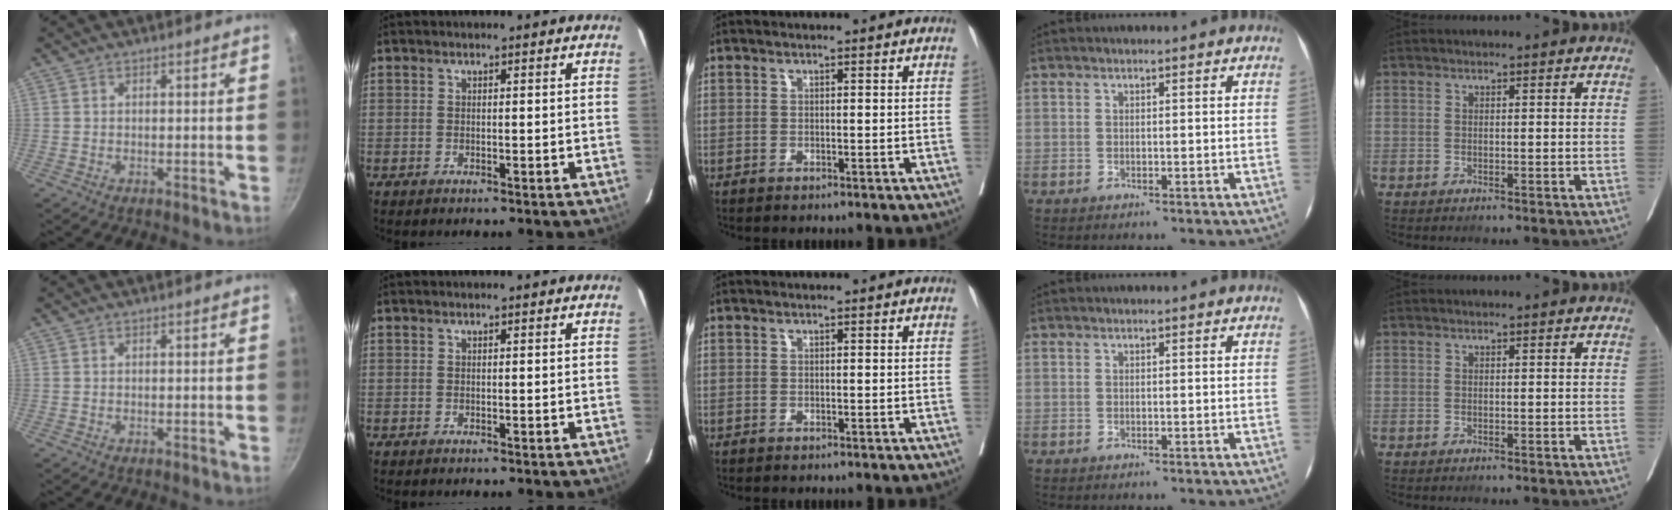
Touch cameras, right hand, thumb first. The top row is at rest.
{}